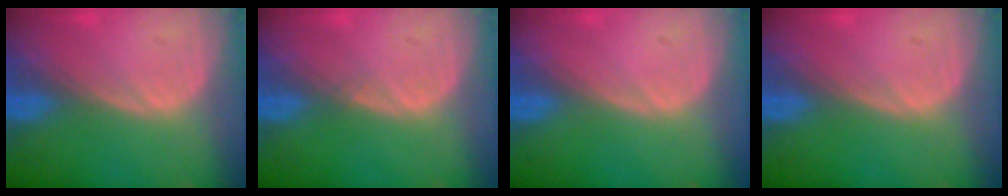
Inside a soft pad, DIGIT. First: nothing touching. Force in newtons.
{"total": 0.5, "press": 0.5, "slide": 0.1}
{"total": 0.0}
{"total": 0.0}